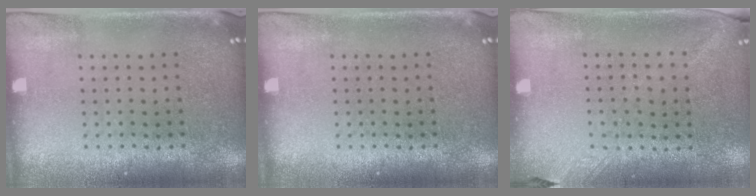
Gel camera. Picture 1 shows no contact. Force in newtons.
{"total": 0.0}
{"total": 1.2, "press": 0.9, "slide": 0.7}